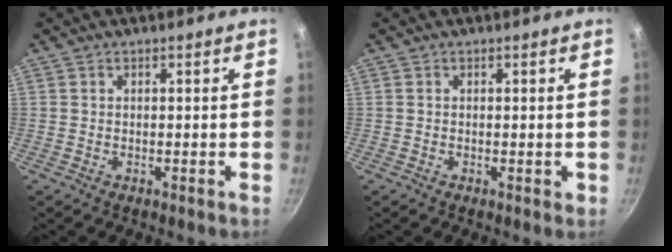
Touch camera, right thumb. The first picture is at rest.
{"total": 0.8, "force": [-0.1, 0.3, 0.7], "torque": [-0.007, 0.002, -0.003]}